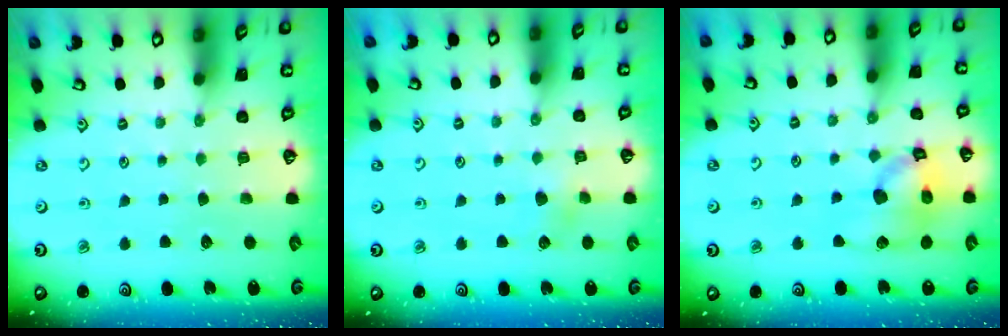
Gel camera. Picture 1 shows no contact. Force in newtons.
{"total": 3.1, "press": 3.1, "slide": 0.6}
{"total": 15.4, "press": 15.2, "slide": 2.1}